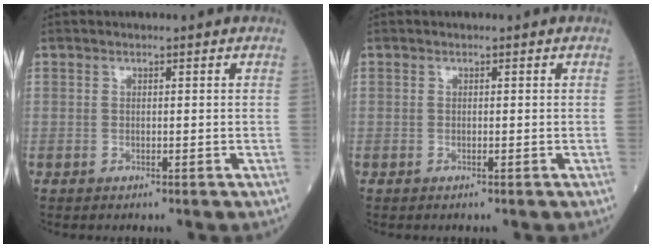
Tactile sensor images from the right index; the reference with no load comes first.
{"total": 0.0}